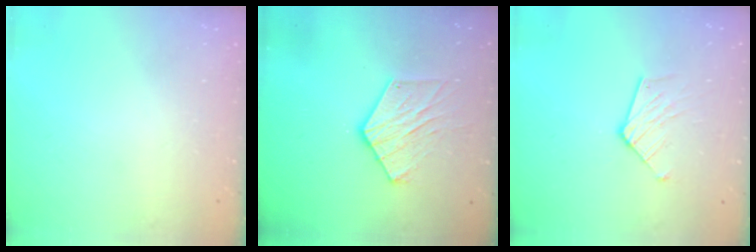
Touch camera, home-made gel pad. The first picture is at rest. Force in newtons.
{"total": 10.5, "press": 10.5, "slide": 0.4}
{"total": 9.3, "press": 9.3, "slide": 0.9}